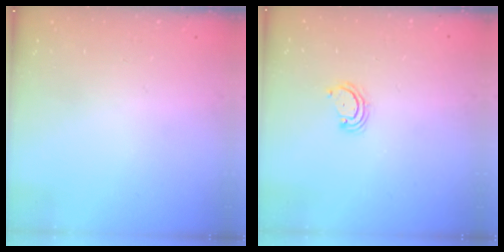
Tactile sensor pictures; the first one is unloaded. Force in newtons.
{"total": 2.9, "press": 2.9, "slide": 0.3}